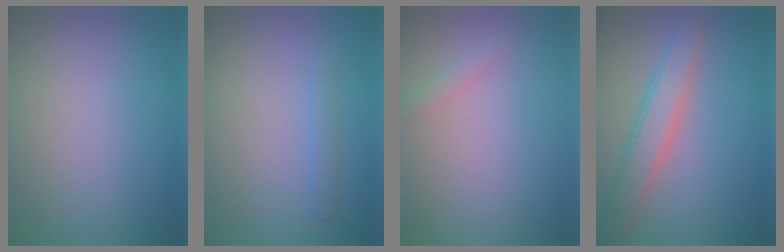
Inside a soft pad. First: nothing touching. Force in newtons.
{"total": 1.1, "press": 1.1, "slide": 0.0}
{"total": 0.9, "press": 0.9, "slide": 0.0}
{"total": 4.0, "press": 4.0, "slide": 0.4}